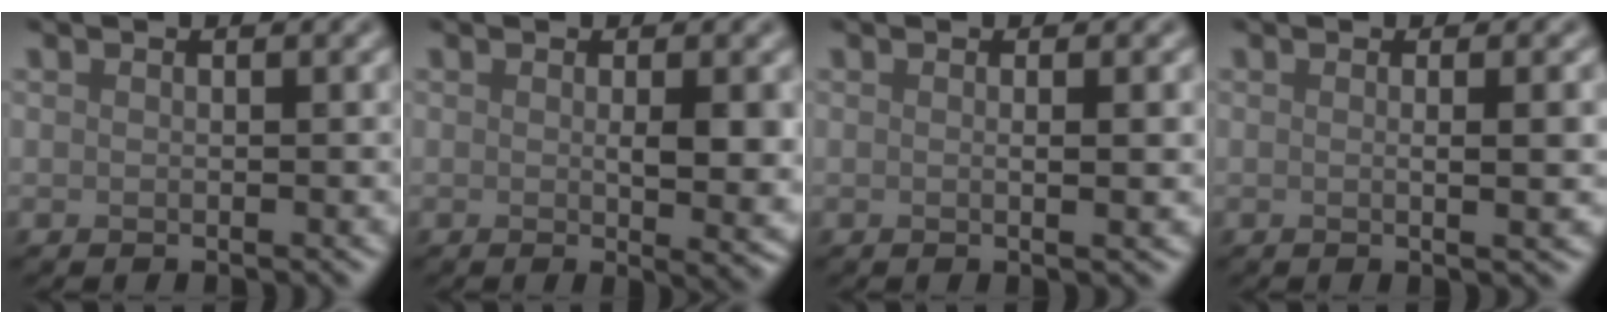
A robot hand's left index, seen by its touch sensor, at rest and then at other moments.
{"total": 3.8, "force": [0.1, 0.7, 3.7], "torque": [-0.052, -0.008, 0.006]}
{"total": 2.3, "force": [0.1, 0.7, 2.2], "torque": [-0.028, 0.002, -0.006]}
{"total": 3.6, "force": [0.1, 1.0, 3.4], "torque": [-0.037, 0.003, -0.004]}